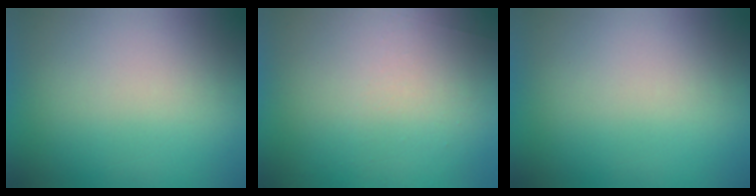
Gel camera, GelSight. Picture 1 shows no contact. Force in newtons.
{"total": 6.8}
{"total": 0.0}